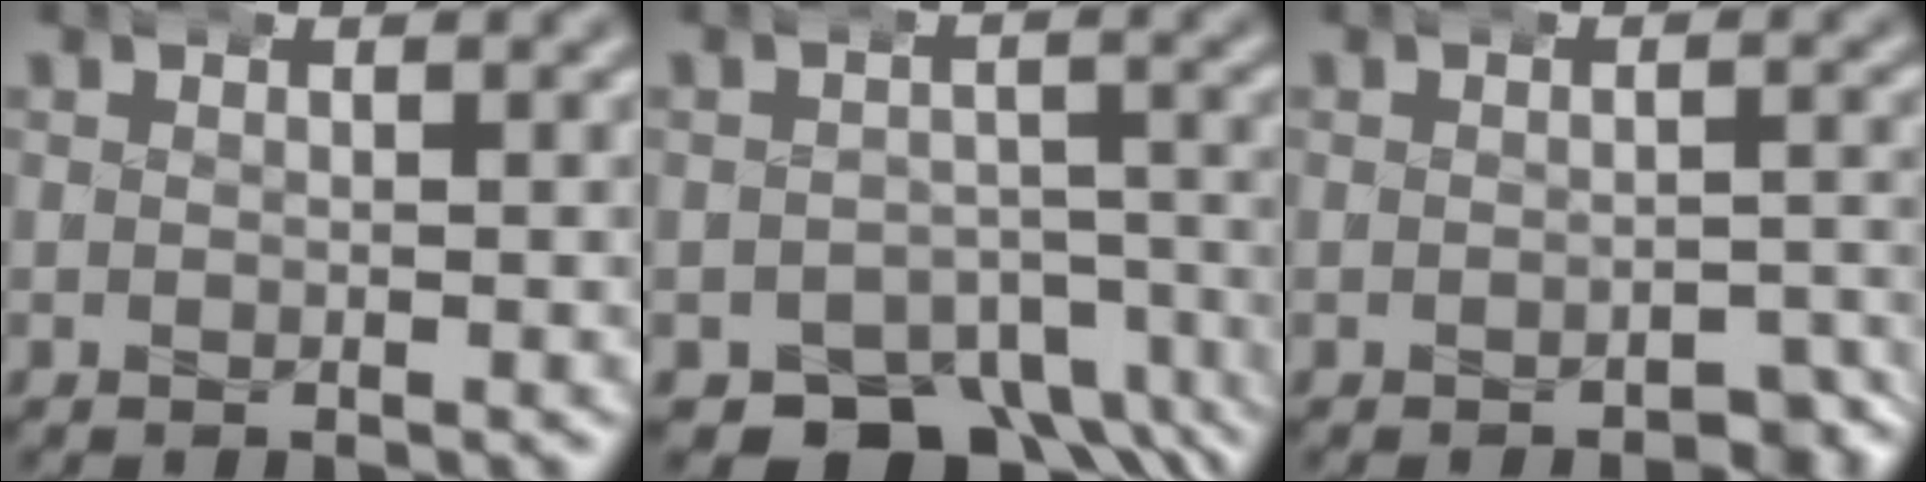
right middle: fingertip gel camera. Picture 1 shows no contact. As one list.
[{"total": 8.6, "force": [-6.3, 4.8, 3.3], "torque": [-0.045, -0.027, -0.091]}, {"total": 2.9, "force": [-2.5, 1.0, 1.1], "torque": [-0.015, 0.002, -0.042]}]